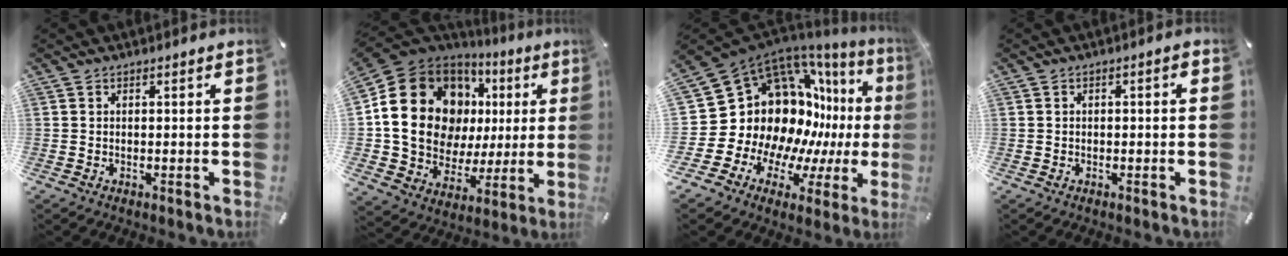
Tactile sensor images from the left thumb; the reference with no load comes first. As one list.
[{"total": 22.8, "force": [4.1, 18.1, 13.1], "torque": [-0.232, -0.026, 0.092]}, {"total": 20.8, "force": [4.0, 17.0, 11.4], "torque": [-0.172, -0.108, 0.127]}, {"total": 1.4, "force": [-0.3, 0.7, 1.2], "torque": [-0.021, 0.004, -0.007]}]